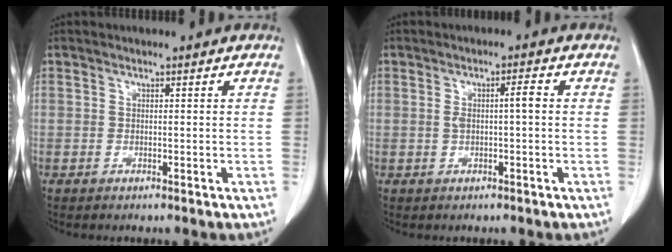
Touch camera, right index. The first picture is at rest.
{"total": 2.9, "force": [0.2, 0.4, 2.9], "torque": [-0.055, 0.009, 0.006]}